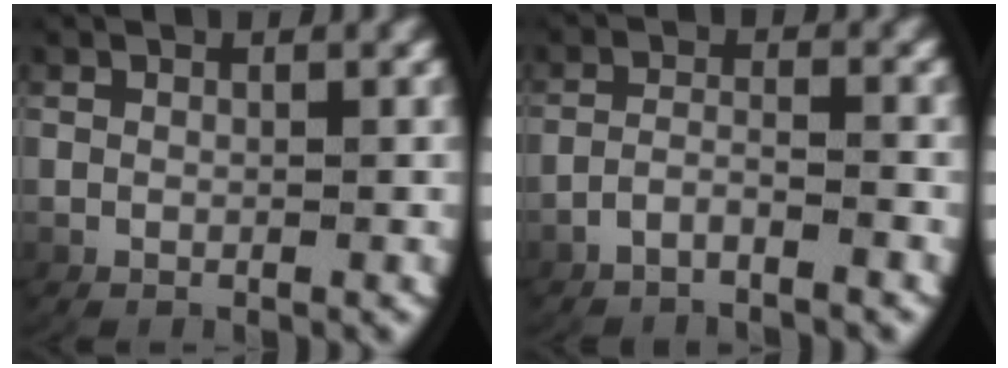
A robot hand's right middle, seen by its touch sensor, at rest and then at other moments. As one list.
[{"total": 2.5, "force": [-2.2, 0.1, 1.0], "torque": [-0.029, -0.007, -0.038]}]